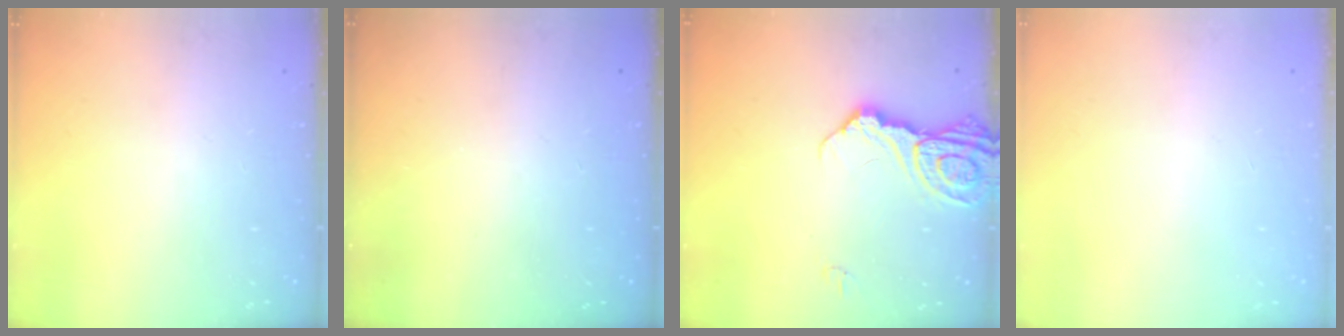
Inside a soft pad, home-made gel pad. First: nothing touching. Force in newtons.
{"total": 0.0}
{"total": 13.2, "press": 13.1, "slide": 1.5}
{"total": 0.0}